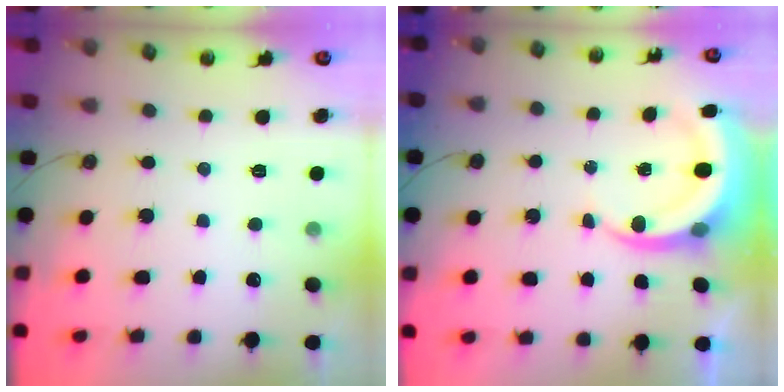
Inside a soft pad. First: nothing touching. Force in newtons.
{"total": 6.3, "press": 6.3, "slide": 0.7}